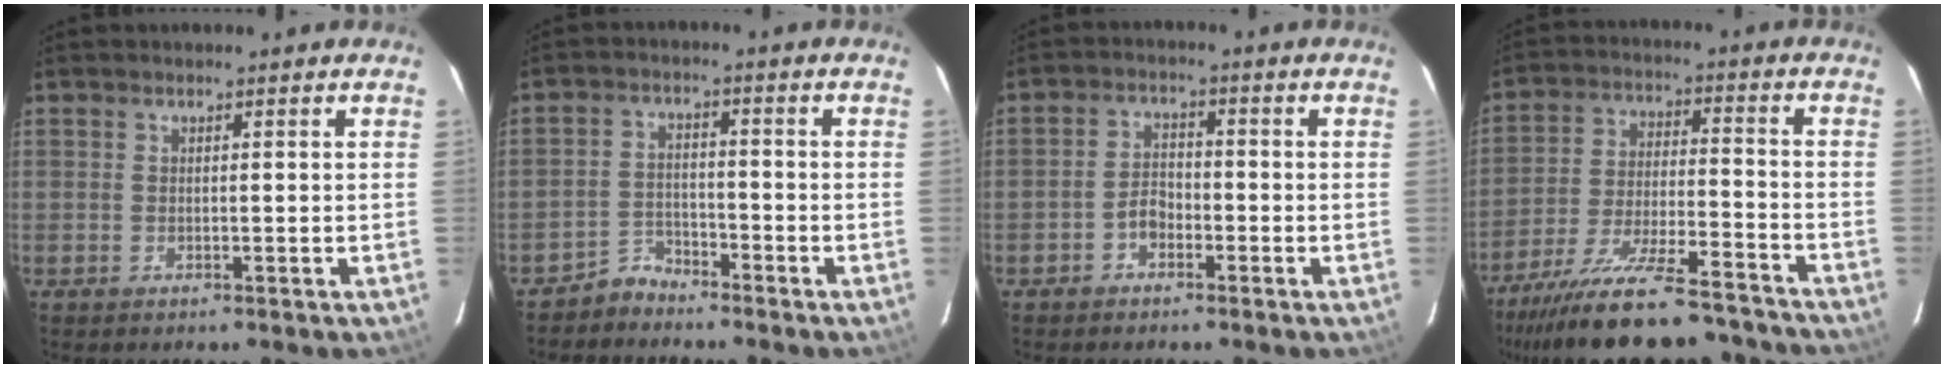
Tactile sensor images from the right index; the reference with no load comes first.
{"total": 3.8, "force": [-3.4, 1.6, -0.4], "torque": [0.006, 0.014, -0.062]}
{"total": 3.4, "force": [-2.0, 2.2, 1.6], "torque": [-0.034, 0.011, -0.034]}
{"total": 24.6, "force": [-21.2, 5.0, 11.4], "torque": [-0.212, -0.042, -0.315]}